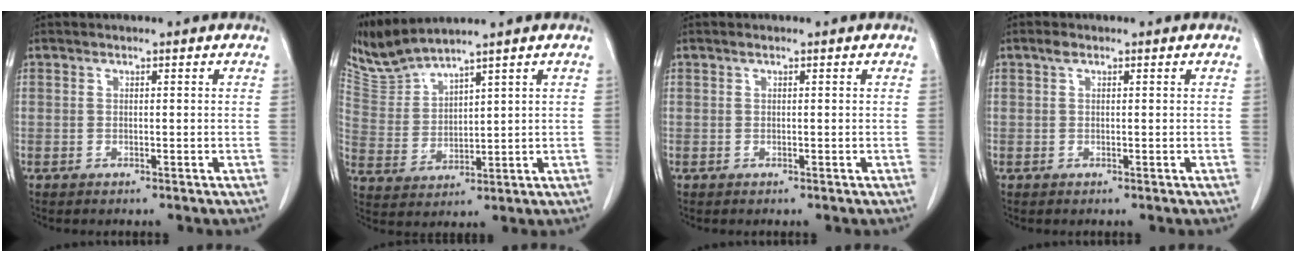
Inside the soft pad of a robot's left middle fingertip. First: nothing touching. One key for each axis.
{"total": 6.3, "fx": 6.1, "fy": -0.7, "fz": 1.3, "tx": -0.047, "ty": 0.001, "tz": 0.141}
{"total": 0.0}
{"total": 0.9, "fx": 0.5, "fy": 0.5, "fz": 0.6, "tx": -0.010, "ty": 0.008, "tz": 0.008}